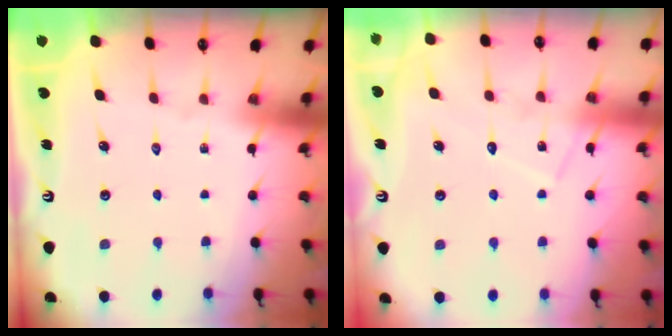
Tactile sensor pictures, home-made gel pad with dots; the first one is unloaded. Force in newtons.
{"total": 9.8, "press": 9.8, "slide": 0.8}